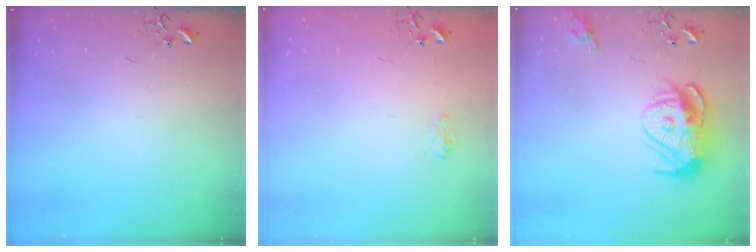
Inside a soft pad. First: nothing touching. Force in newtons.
{"total": 7.1, "press": 7.1, "slide": 0.8}
{"total": 13.5, "press": 13.4, "slide": 1.1}